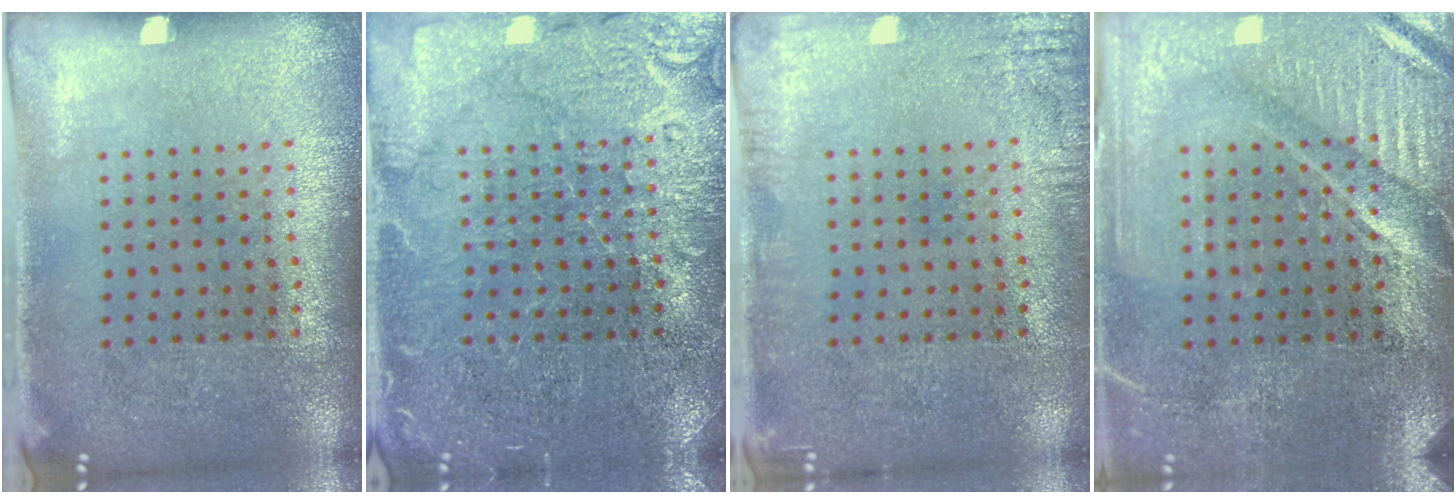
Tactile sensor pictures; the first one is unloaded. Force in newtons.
{"total": 4.8, "press": 4.7, "slide": 0.8}
{"total": 2.0, "press": 2.0, "slide": 0.2}
{"total": 4.2, "press": 3.8, "slide": 1.7}